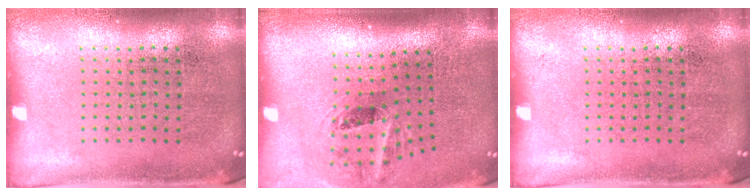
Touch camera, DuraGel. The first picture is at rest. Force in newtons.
{"total": 1.5, "press": 1.1, "slide": 1.1}
{"total": 0.0}